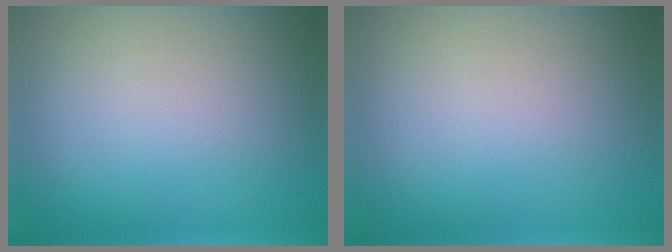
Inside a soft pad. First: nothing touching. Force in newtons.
{"total": 0.0}